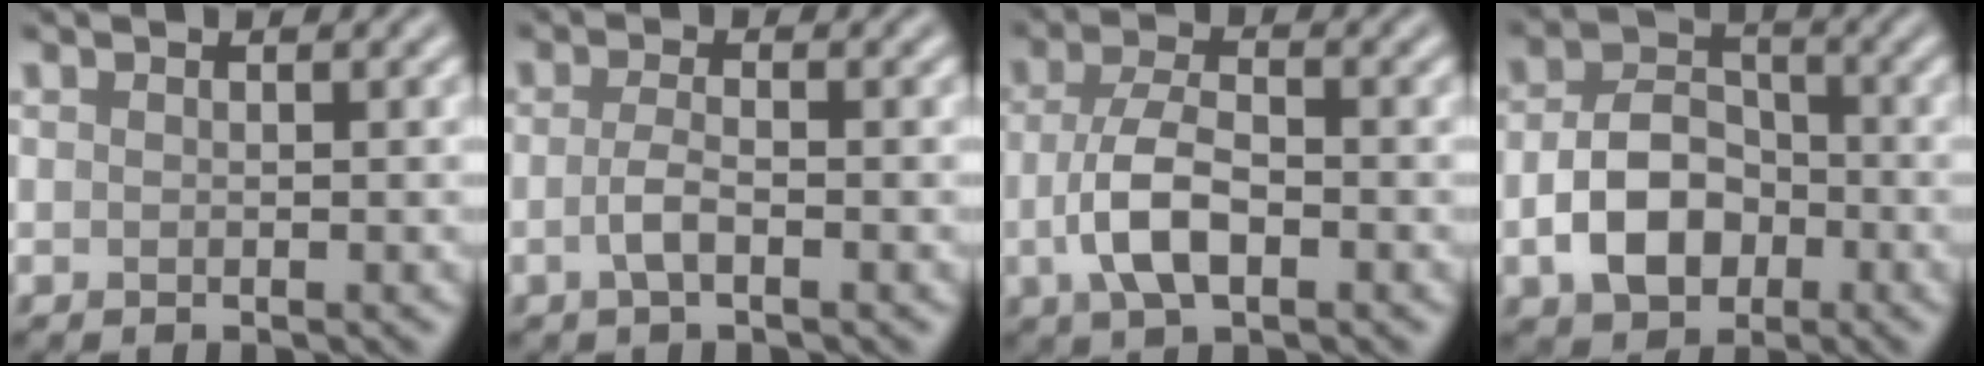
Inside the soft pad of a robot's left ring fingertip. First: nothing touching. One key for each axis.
{"total": 1.9, "fx": -0.6, "fy": 0.6, "fz": 1.7, "tx": -0.037, "ty": 0.000, "tz": -0.016}
{"total": 4.9, "fx": -1.3, "fy": 2.3, "fz": 4.1, "tx": -0.088, "ty": 0.001, "tz": -0.028}
{"total": 6.0, "fx": -1.8, "fy": 4.2, "fz": 3.9, "tx": -0.068, "ty": 0.002, "tz": -0.036}